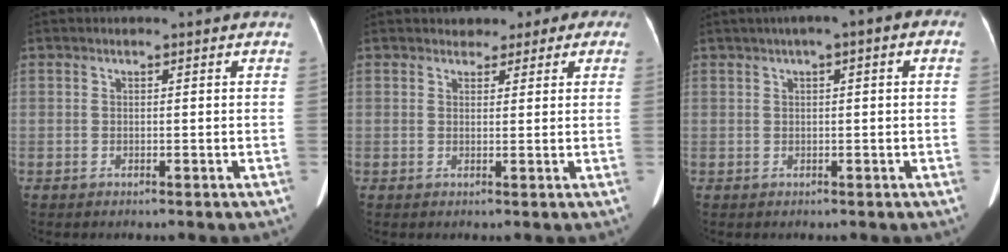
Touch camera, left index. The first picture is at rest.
{"total": 6.4, "force": [4.9, 3.7, 2.1], "torque": [-0.006, 0.017, 0.050]}
{"total": 5.0, "force": [1.9, 0.9, 4.6], "torque": [-0.064, 0.029, 0.020]}